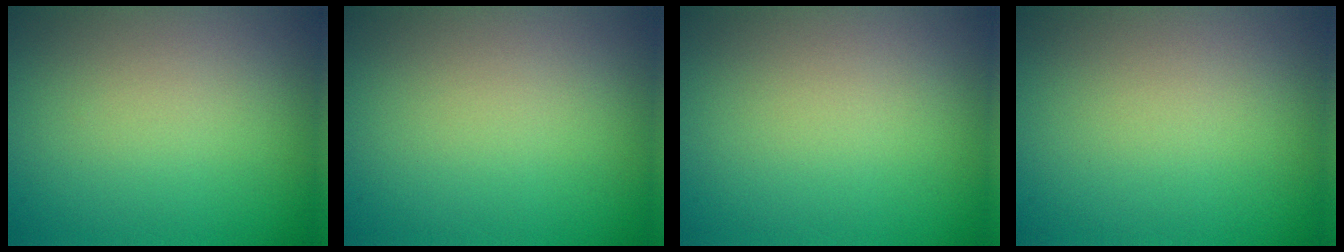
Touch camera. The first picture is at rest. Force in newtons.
{"total": 0.0}
{"total": 0.0}
{"total": 0.0}